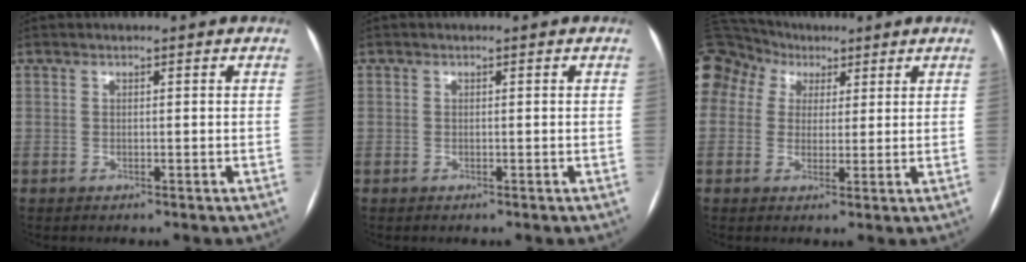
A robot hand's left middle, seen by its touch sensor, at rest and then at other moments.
{"total": 0.0}
{"total": 20.5, "force": [9.4, 16.4, 8.0], "torque": [-0.273, 0.106, 0.187]}